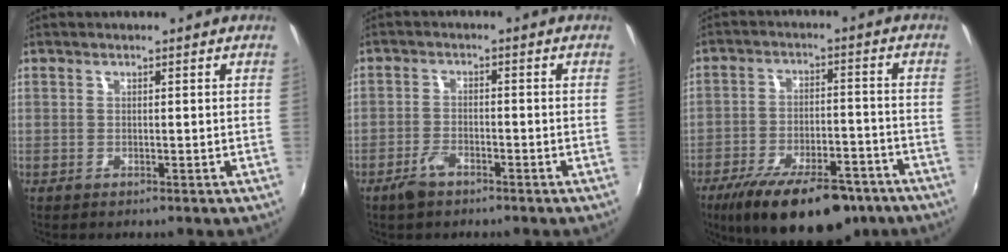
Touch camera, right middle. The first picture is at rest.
{"total": 4.2, "force": [-3.1, 1.8, 2.2], "torque": [-0.059, -0.002, -0.057]}
{"total": 19.8, "force": [-14.1, 7.1, 11.9], "torque": [-0.211, -0.029, -0.203]}